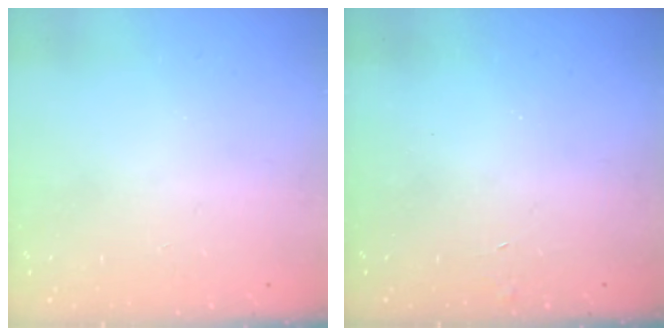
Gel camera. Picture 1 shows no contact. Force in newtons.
{"total": 4.3, "press": 4.2, "slide": 0.4}